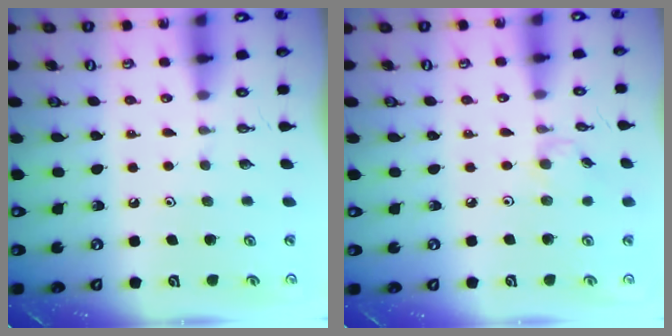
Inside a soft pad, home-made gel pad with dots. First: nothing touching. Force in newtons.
{"total": 1.9, "press": 1.9, "slide": 0.4}